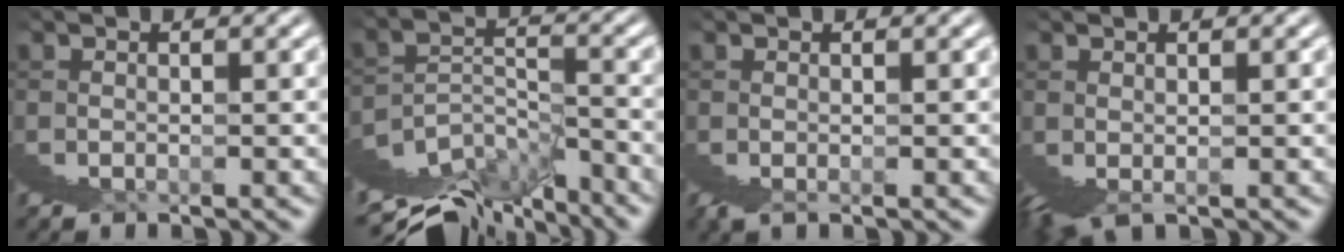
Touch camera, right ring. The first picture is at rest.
{"total": 7.7, "force": [-1.6, 3.9, 6.5], "torque": [-0.083, 0.006, -0.027]}
{"total": 1.0, "force": [0.6, -0.6, 0.5], "torque": [-0.006, 0.013, 0.007]}
{"total": 1.8, "force": [0.4, -0.2, 1.8], "torque": [-0.037, 0.000, 0.011]}